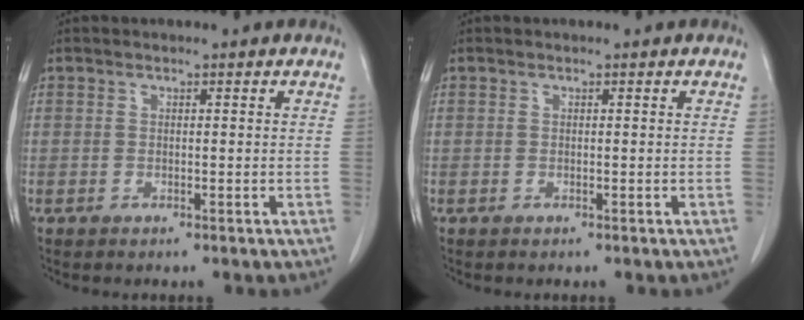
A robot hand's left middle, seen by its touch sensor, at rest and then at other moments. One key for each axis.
{"total": 0.0}